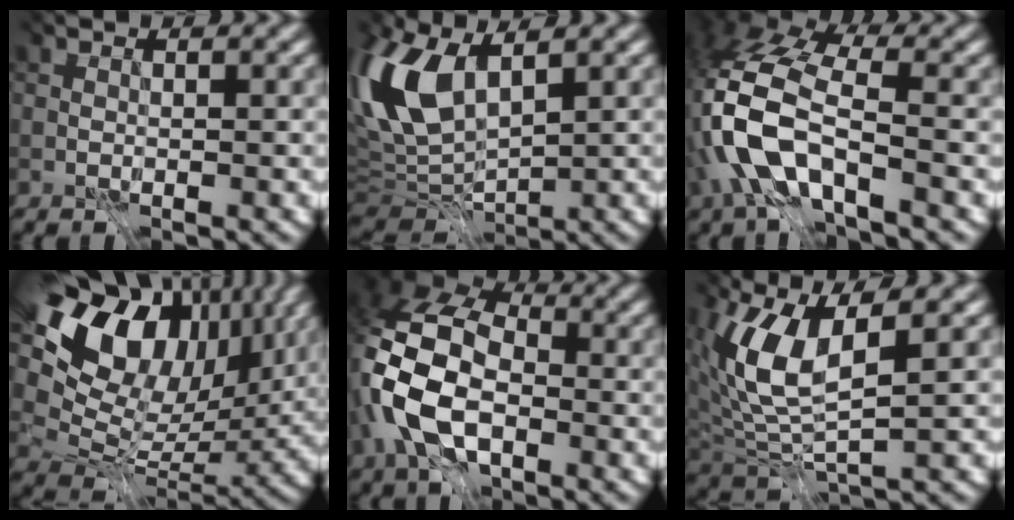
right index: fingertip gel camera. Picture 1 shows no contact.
{"total": 9.0, "force": [1.4, 4.5, 7.7], "torque": [-0.211, -0.001, 0.046]}
{"total": 8.7, "force": [-4.9, 3.3, 6.4], "torque": [-0.160, -0.011, -0.080]}
{"total": 12.5, "force": [6.0, 7.9, 7.7], "torque": [-0.173, 0.024, 0.137]}
{"total": 10.5, "force": [-3.7, 6.1, 7.7], "torque": [-0.190, -0.020, -0.059]}
{"total": 6.6, "force": [0.5, 2.6, 6.0], "torque": [-0.146, -0.019, 0.033]}